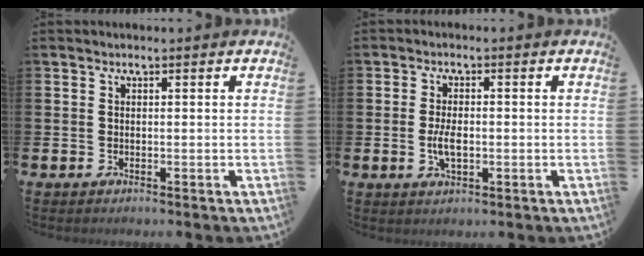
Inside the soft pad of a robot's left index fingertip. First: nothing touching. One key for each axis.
{"total": 3.5, "fx": -0.4, "fy": 1.7, "fz": 3.0, "tx": -0.045, "ty": -0.002, "tz": -0.010}